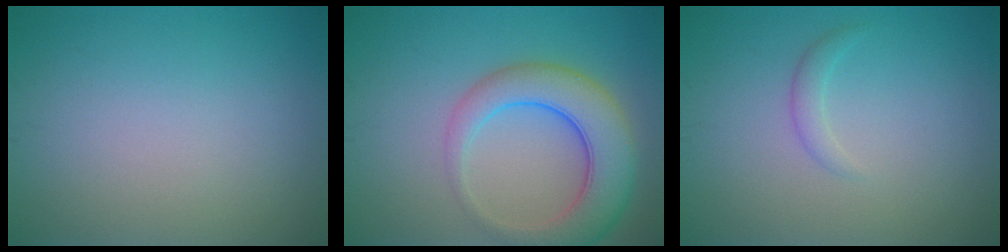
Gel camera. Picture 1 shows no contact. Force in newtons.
{"total": 6.7, "press": 6.6, "slide": 0.4}
{"total": 1.2, "press": 1.1, "slide": 0.2}